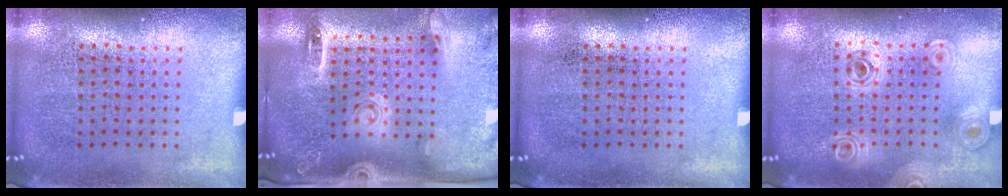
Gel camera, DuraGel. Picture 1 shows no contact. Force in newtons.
{"total": 2.8, "press": 1.9, "slide": 2.0}
{"total": 0.0}
{"total": 0.8, "press": 0.8, "slide": 0.0}